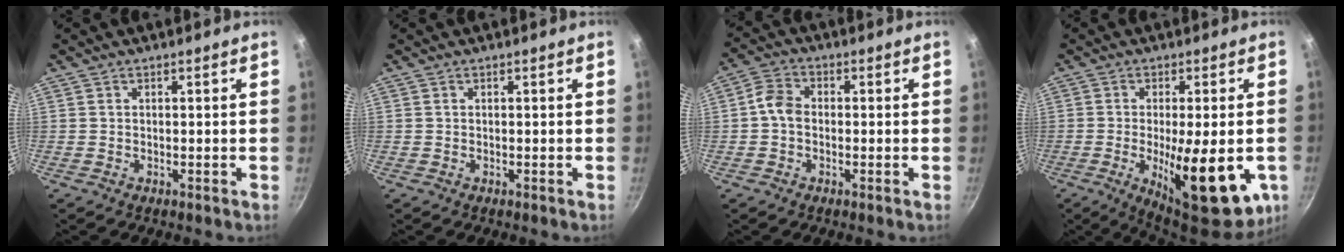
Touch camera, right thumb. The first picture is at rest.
{"total": 0.0}
{"total": 4.7, "force": [-0.5, 3.5, 3.1], "torque": [-0.055, 0.018, -0.021]}
{"total": 18.7, "force": [-4.7, 6.2, 17.0], "torque": [-0.220, -0.007, -0.055]}